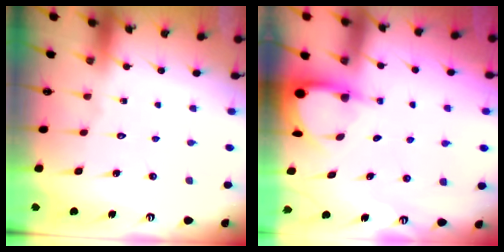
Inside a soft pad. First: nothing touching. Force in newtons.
{"total": 3.4, "press": 3.4, "slide": 0.2}